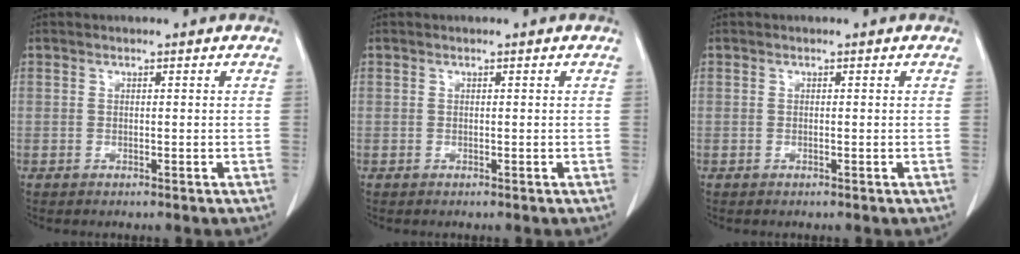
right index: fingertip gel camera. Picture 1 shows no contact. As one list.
[{"total": 0.0}, {"total": 0.0}]